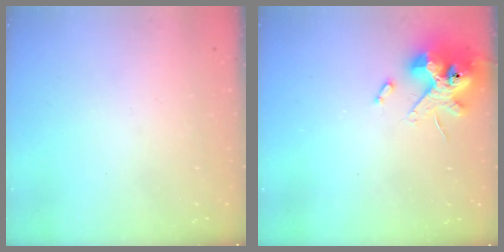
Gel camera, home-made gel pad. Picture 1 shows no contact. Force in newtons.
{"total": 12.6, "press": 12.5, "slide": 1.7}